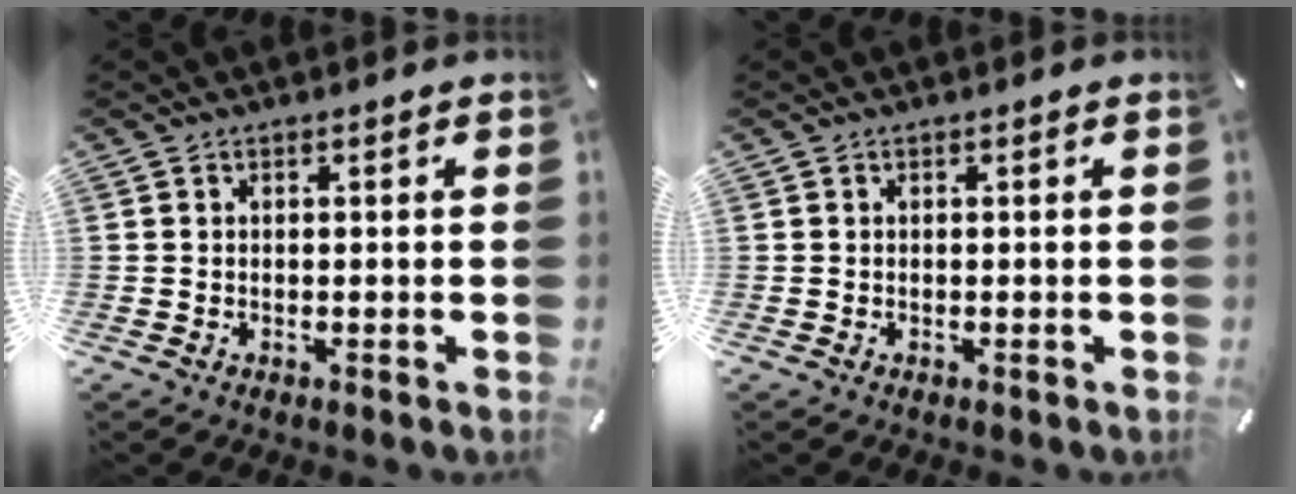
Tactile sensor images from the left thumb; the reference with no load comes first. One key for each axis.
{"total": 0.0}